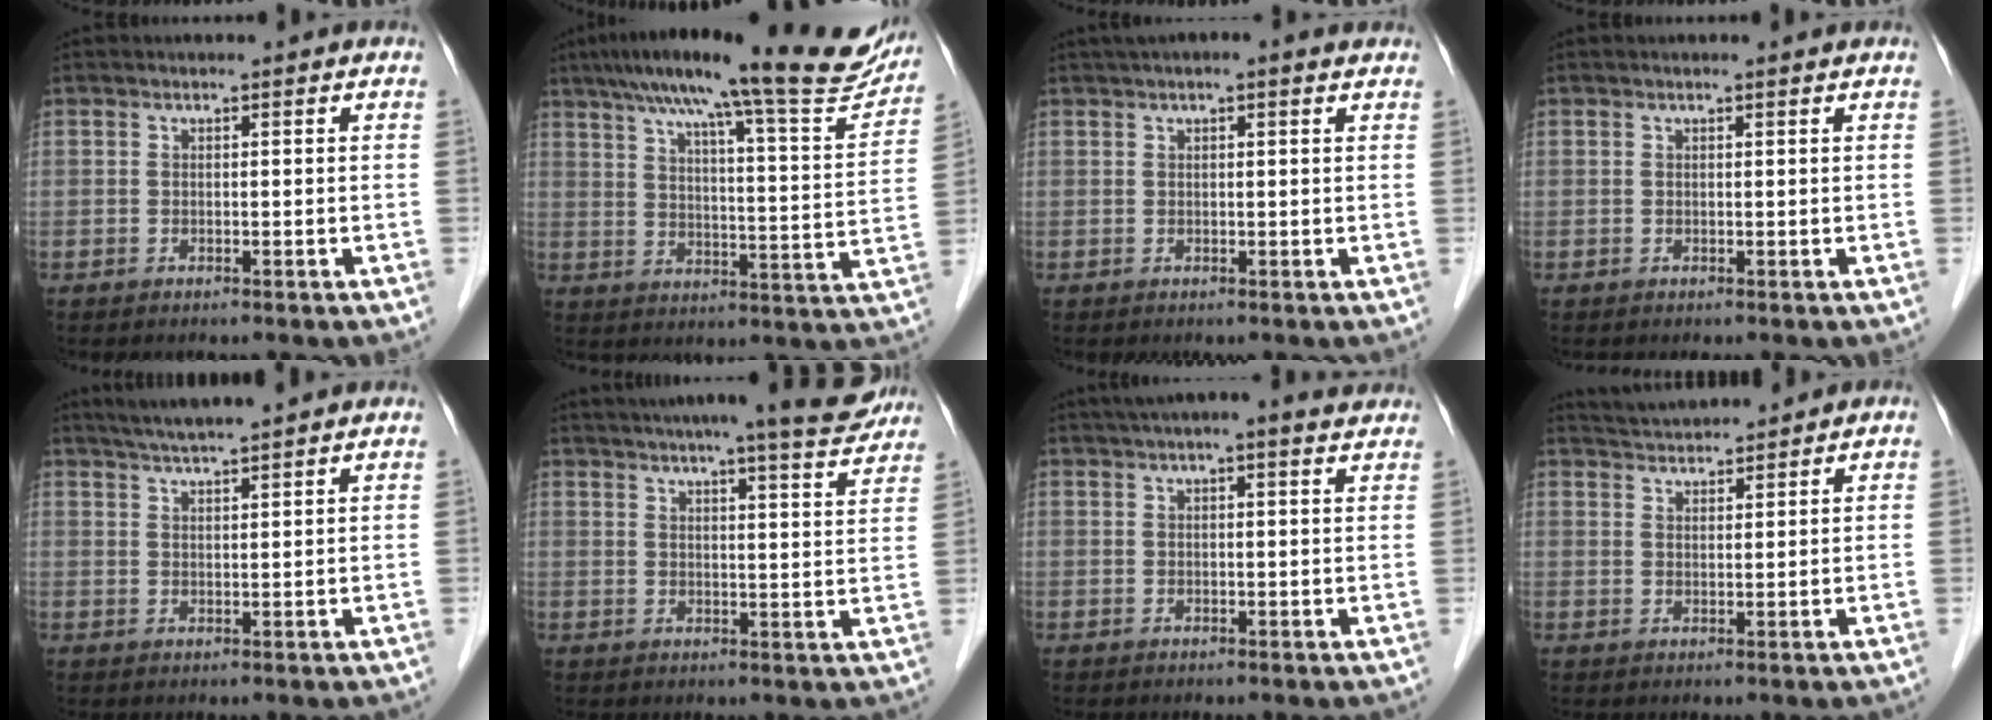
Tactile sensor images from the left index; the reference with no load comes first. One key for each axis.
{"total": 24.8, "fx": 20.8, "fy": 2.3, "fz": 13.4, "tx": -0.199, "ty": -0.011, "tz": 0.269}
{"total": 5.0, "fx": 3.5, "fy": 0.9, "fz": 3.4, "tx": -0.053, "ty": 0.036, "tz": 0.050}
{"total": 0.8, "fx": 0.7, "fy": -0.1, "fz": 0.3, "tx": -0.012, "ty": 0.004, "tz": 0.011}
{"total": 5.9, "fx": 5.2, "fy": -0.5, "fz": 2.8, "tx": -0.054, "ty": 0.020, "tz": 0.088}
{"total": 13.2, "fx": 11.6, "fy": 0.6, "fz": 6.3, "tx": -0.088, "ty": -0.004, "tz": 0.136}
{"total": 9.1, "fx": 7.4, "fy": 1.3, "fz": 5.2, "tx": -0.078, "ty": 0.034, "tz": 0.090}
{"total": 4.6, "fx": 4.5, "fy": 0.4, "fz": 0.9, "tx": -0.022, "ty": 0.029, "tz": 0.083}